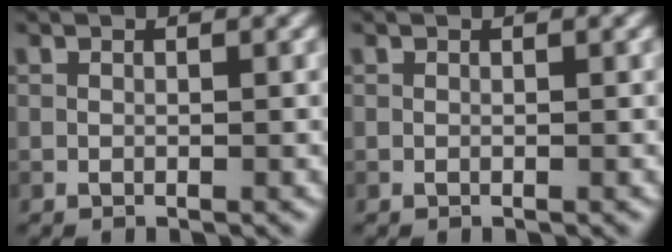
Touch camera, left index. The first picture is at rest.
{"total": 0.0}